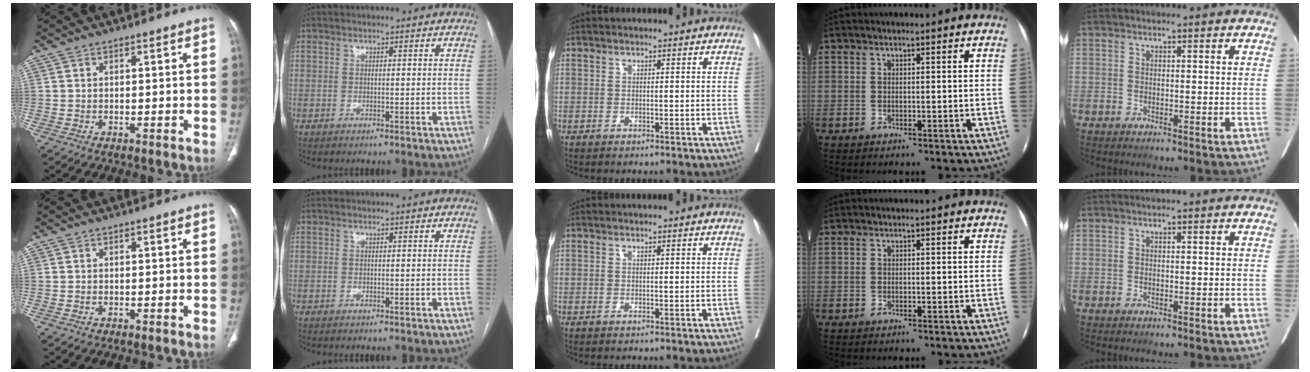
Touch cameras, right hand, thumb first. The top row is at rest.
{}